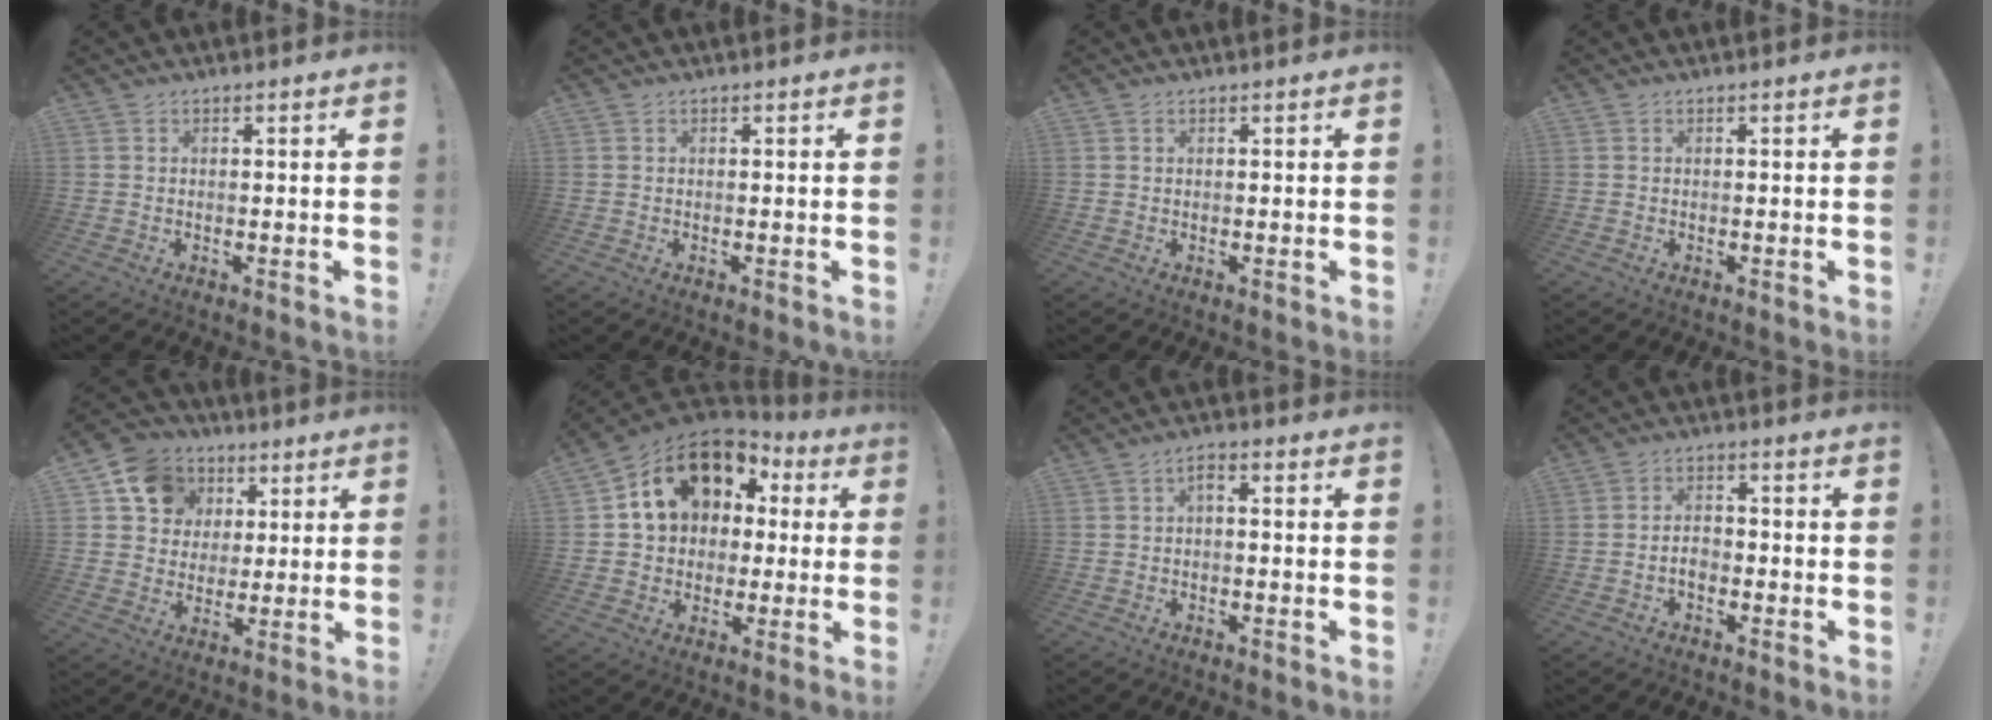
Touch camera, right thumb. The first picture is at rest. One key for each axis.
{"total": 0.0}
{"total": 0.0}
{"total": 0.0}
{"total": 12.4, "fx": 4.4, "fy": 10.7, "fz": 4.4, "tx": -0.063, "ty": -0.011, "tz": 0.090}
{"total": 16.4, "fx": 6.2, "fy": 12.3, "fz": 9.0, "tx": -0.131, "ty": -0.018, "tz": 0.121}
{"total": 2.2, "fx": -0.4, "fy": 0.8, "fz": 2.0, "tx": -0.042, "ty": 0.006, "tz": -0.010}
{"total": 3.8, "fx": -1.3, "fy": 2.6, "fz": 2.5, "tx": -0.041, "ty": 0.003, "tz": -0.028}